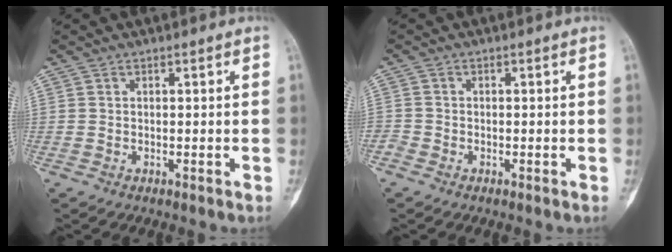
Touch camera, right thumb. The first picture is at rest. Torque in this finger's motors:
{"motor_torque": [-0.20, 0.11, -0.15, -0.08, -0.02]}